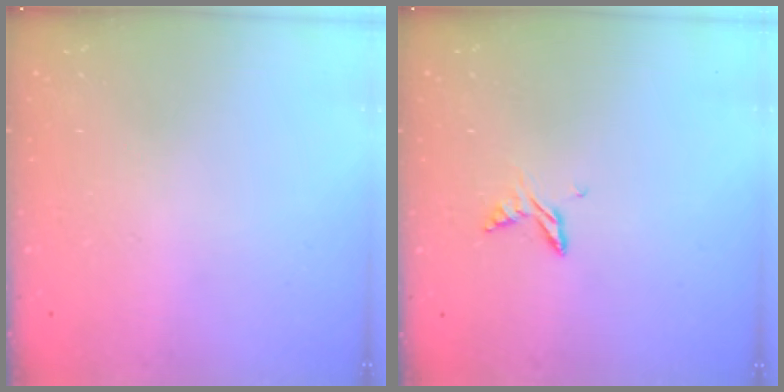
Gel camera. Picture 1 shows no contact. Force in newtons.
{"total": 6.9, "press": 6.8, "slide": 0.6}